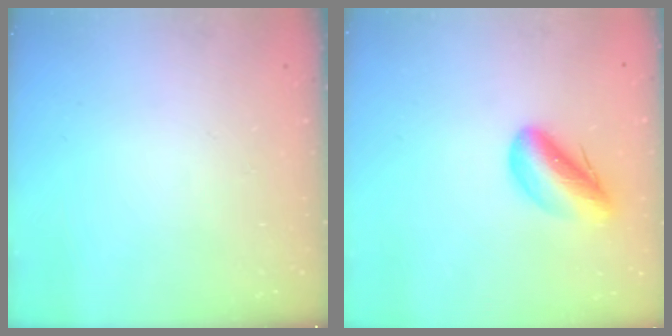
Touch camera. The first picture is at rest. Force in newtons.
{"total": 8.9, "press": 8.8, "slide": 1.2}